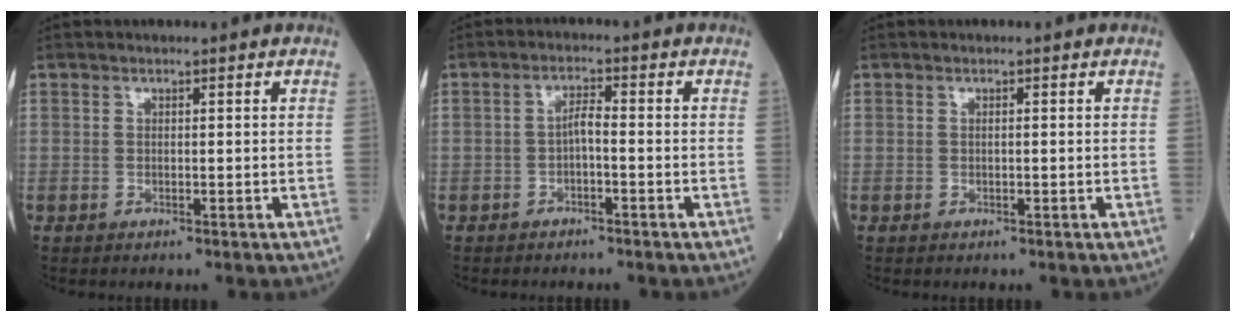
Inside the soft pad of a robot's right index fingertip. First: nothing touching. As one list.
[{"total": 2.3, "force": [-0.8, 0.5, 2.0], "torque": [-0.034, 0.005, -0.016]}, {"total": 0.0}]